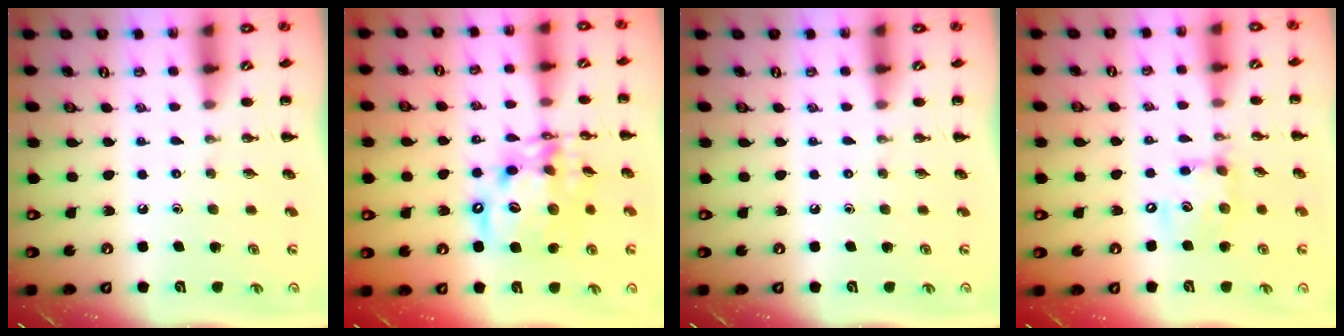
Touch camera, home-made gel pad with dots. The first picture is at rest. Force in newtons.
{"total": 15.3, "press": 14.8, "slide": 3.7}
{"total": 0.0}
{"total": 10.8, "press": 10.7, "slide": 1.5}